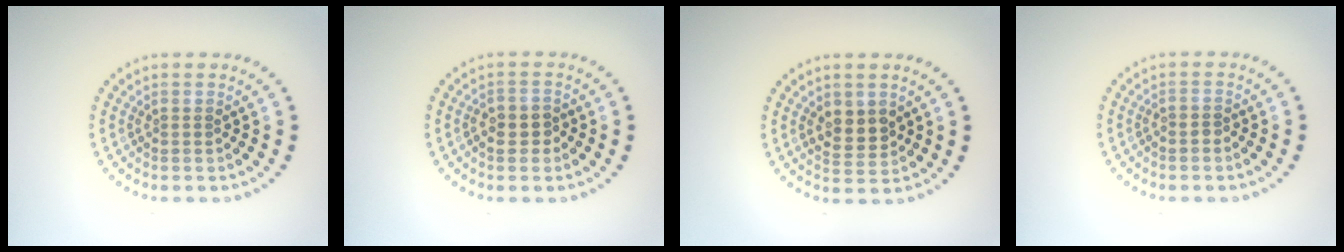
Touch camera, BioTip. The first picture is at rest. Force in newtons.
{"total": 2.0, "press": 1.9, "slide": 0.6}
{"total": 2.6, "press": 2.5, "slide": 0.7}
{"total": 0.7, "press": 0.4, "slide": 0.5}